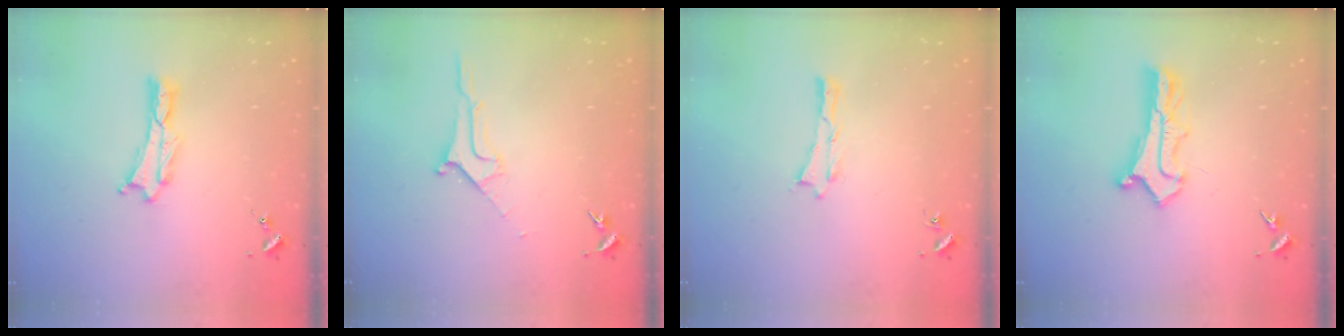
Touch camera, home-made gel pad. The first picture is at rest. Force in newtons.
{"total": 1.8, "press": 1.7, "slide": 0.2}
{"total": 0.0}
{"total": 2.6, "press": 2.6, "slide": 0.2}